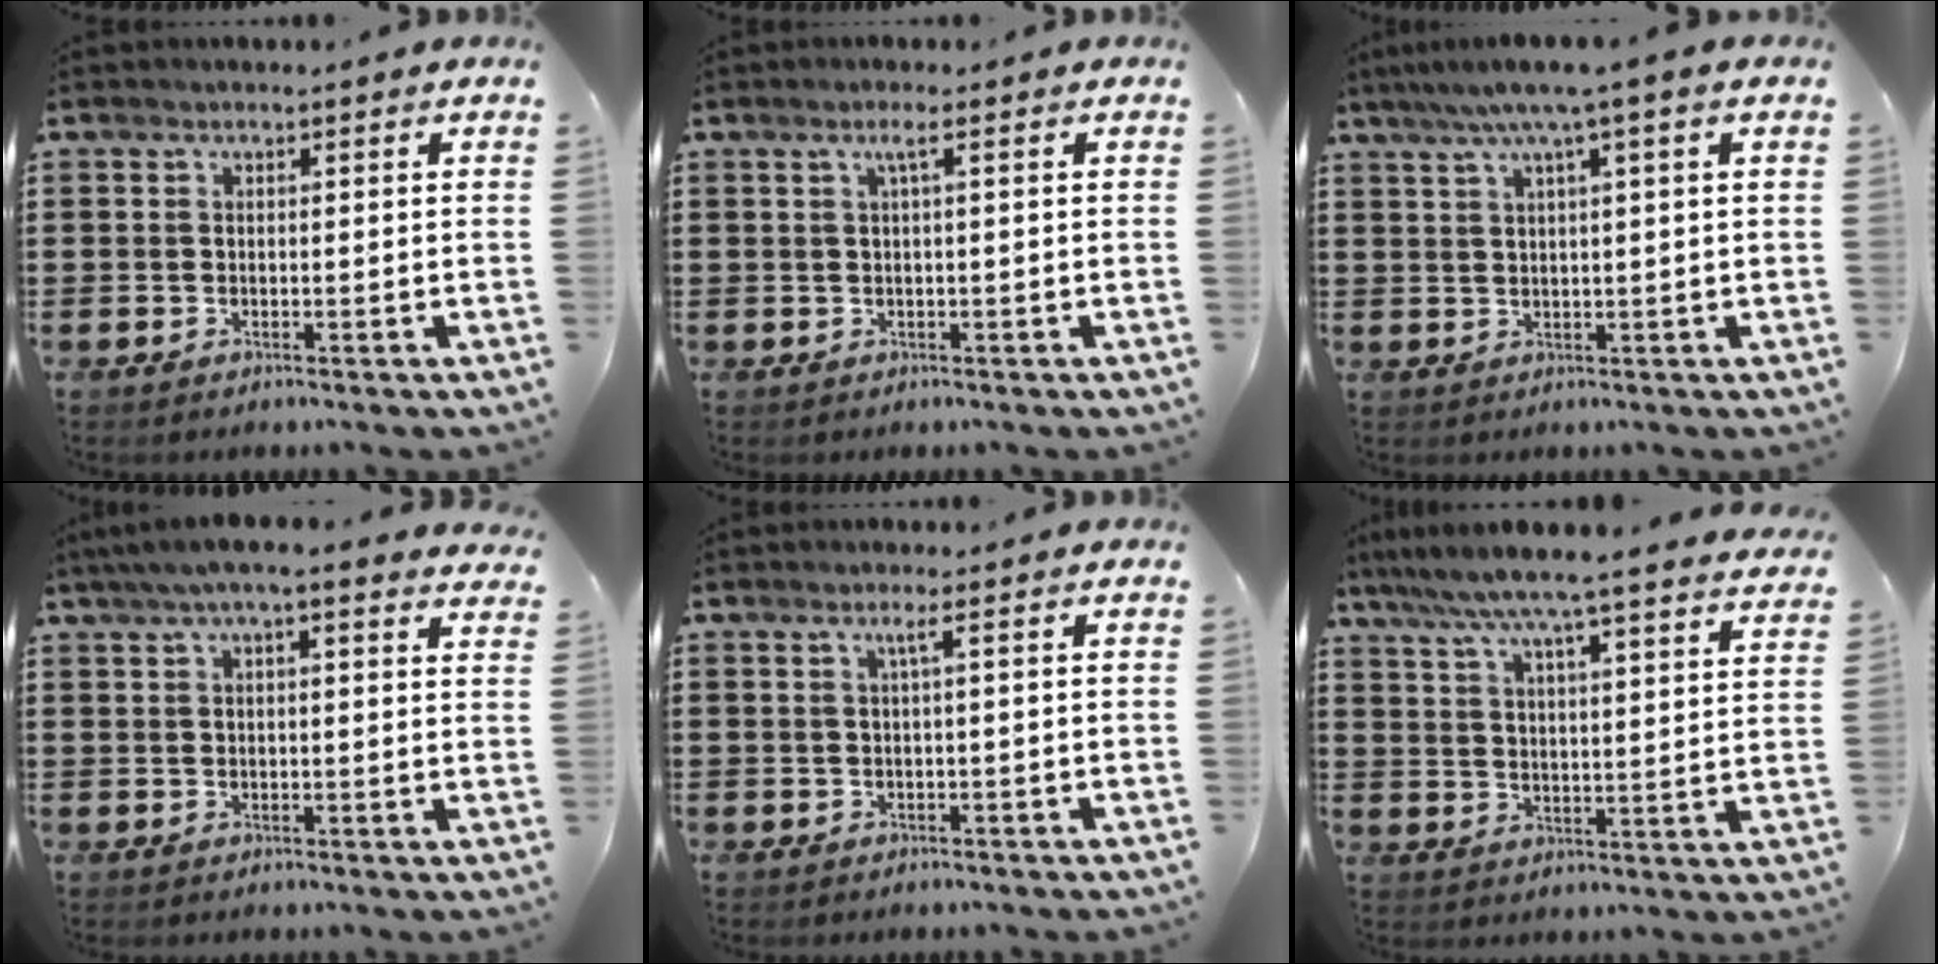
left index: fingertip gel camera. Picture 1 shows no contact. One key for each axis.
{"total": 1.6, "fx": 0.4, "fy": 0.0, "fz": 1.5, "tx": -0.030, "ty": 0.002, "tz": 0.006}
{"total": 4.6, "fx": 2.3, "fy": -0.4, "fz": 4.0, "tx": -0.083, "ty": 0.000, "tz": 0.037}
{"total": 4.9, "fx": 3.6, "fy": 0.6, "fz": 3.2, "tx": -0.071, "ty": 0.000, "tz": 0.064}
{"total": 1.4, "fx": 0.4, "fy": -0.2, "fz": 1.4, "tx": -0.027, "ty": 0.000, "tz": 0.003}
{"total": 6.8, "fx": 6.0, "fy": -0.8, "fz": 2.9, "tx": -0.084, "ty": -0.042, "tz": 0.098}